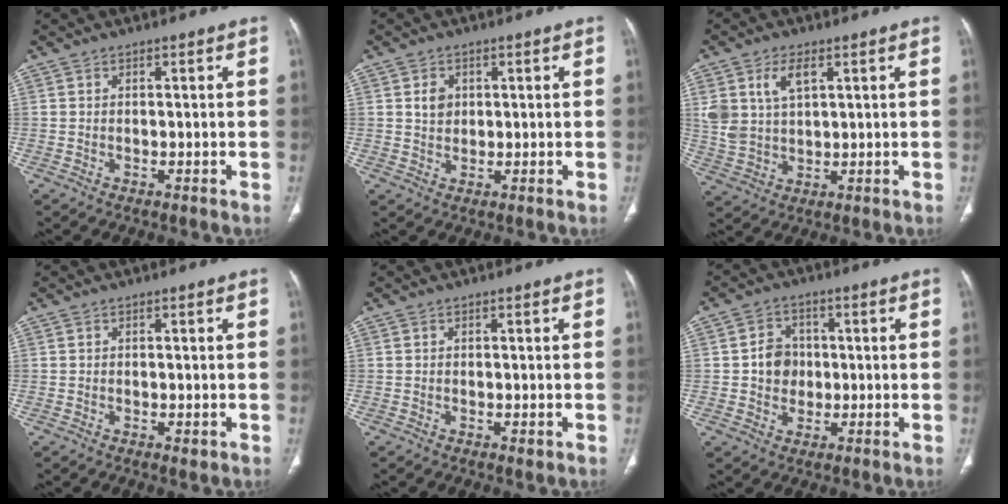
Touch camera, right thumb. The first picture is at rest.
{"total": 3.0, "force": [0.9, 2.5, 1.5], "torque": [-0.014, -0.003, 0.017]}
{"total": 7.9, "force": [3.3, 4.5, 5.7], "torque": [-0.111, -0.009, 0.073]}
{"total": 1.1, "force": [-0.3, 0.6, 0.8], "torque": [-0.009, -0.003, -0.002]}
{"total": 0.9, "force": [-0.2, 0.5, 0.7], "torque": [-0.008, -0.003, -0.002]}
{"total": 6.0, "force": [0.0, 5.3, 2.9], "torque": [-0.019, 0.008, -0.003]}